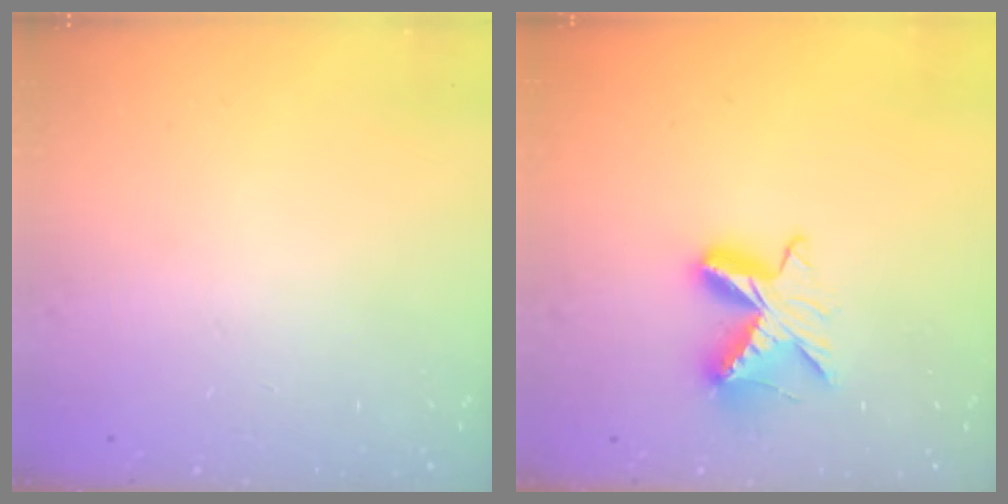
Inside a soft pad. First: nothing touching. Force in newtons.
{"total": 9.7, "press": 9.7, "slide": 0.6}